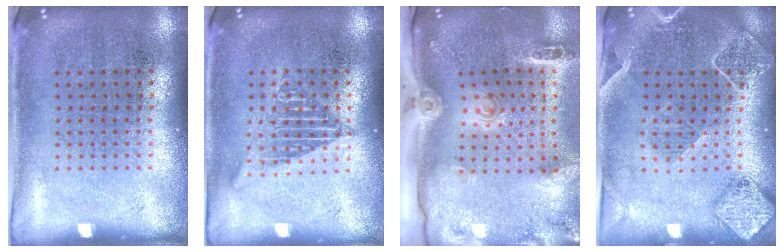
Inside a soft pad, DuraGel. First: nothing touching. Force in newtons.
{"total": 2.6, "press": 2.5, "slide": 0.3}
{"total": 3.0, "press": 2.1, "slide": 2.2}
{"total": 2.1, "press": 1.9, "slide": 0.7}